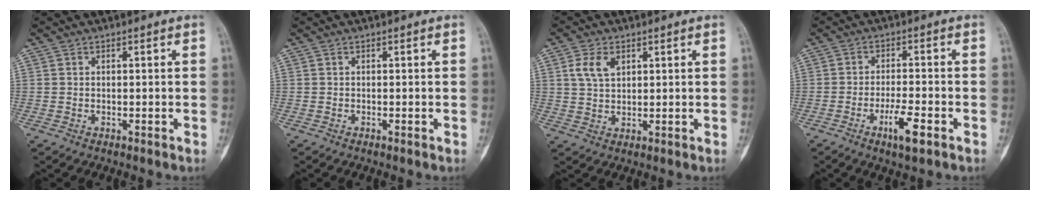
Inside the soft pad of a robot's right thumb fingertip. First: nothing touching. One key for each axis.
{"total": 0.0}
{"total": 5.0, "fx": 2.0, "fy": 3.1, "fz": 3.3, "tx": -0.057, "ty": -0.002, "tz": 0.041}
{"total": 6.1, "fx": -2.9, "fy": 1.4, "fz": 5.1, "tx": -0.092, "ty": 0.009, "tz": -0.048}